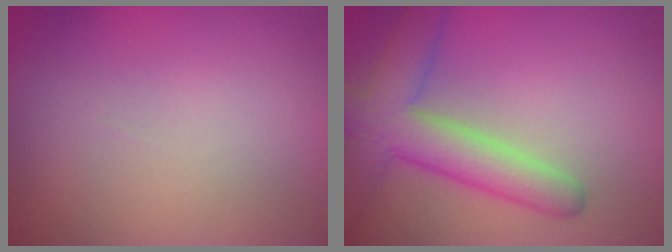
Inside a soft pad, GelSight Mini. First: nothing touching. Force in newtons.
{"total": 6.1, "press": 6.0, "slide": 0.3}